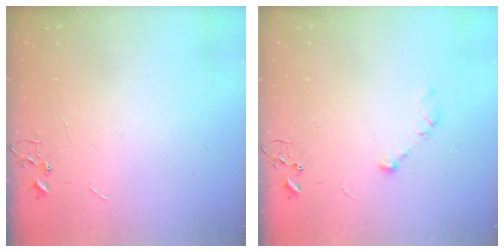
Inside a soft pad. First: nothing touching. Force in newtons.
{"total": 7.5, "press": 7.4, "slide": 0.8}